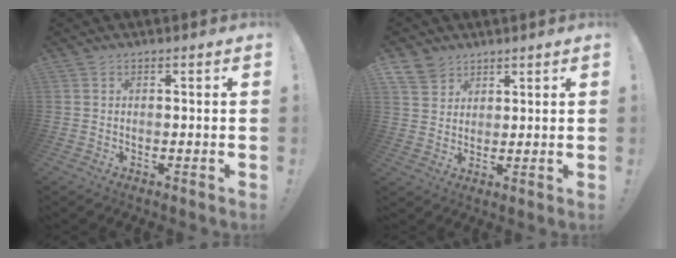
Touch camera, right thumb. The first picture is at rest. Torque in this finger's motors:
{"motor_torque": [0.03, 0.11, 0.28, 0.22, 0.26]}